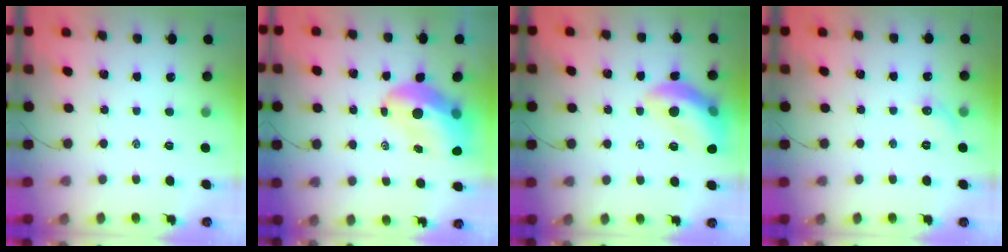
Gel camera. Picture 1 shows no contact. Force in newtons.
{"total": 12.6, "press": 12.0, "slide": 3.9}
{"total": 13.7, "press": 13.6, "slide": 1.1}
{"total": 5.3, "press": 5.1, "slide": 1.4}